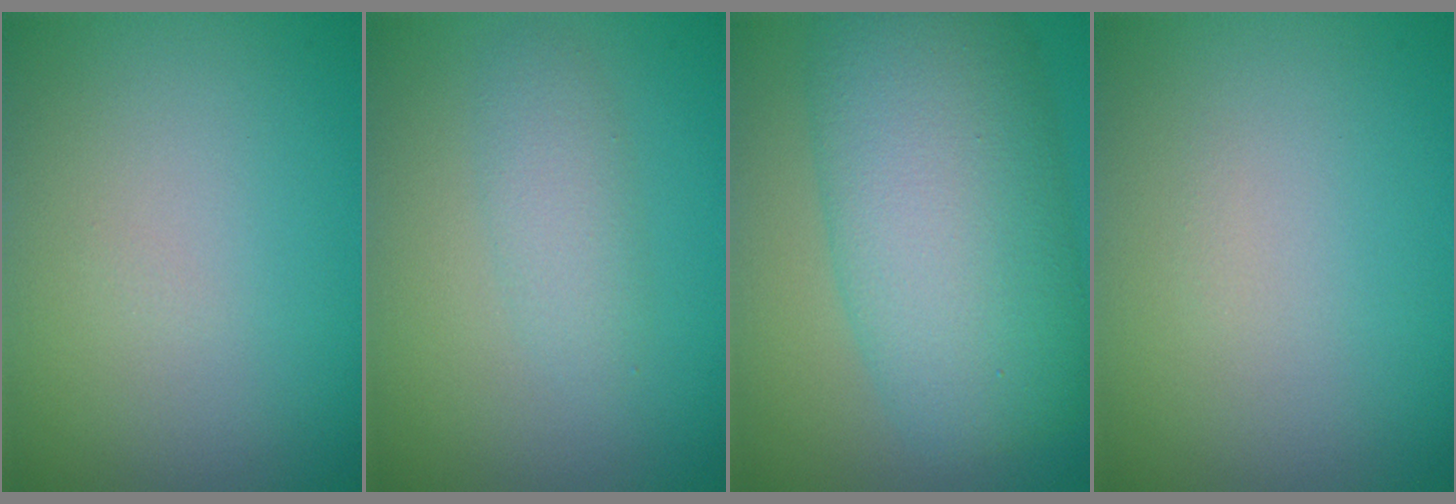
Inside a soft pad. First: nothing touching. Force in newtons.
{"total": 2.1, "press": 2.1, "slide": 0.1}
{"total": 11.3, "press": 11.2, "slide": 0.6}
{"total": 0.0}